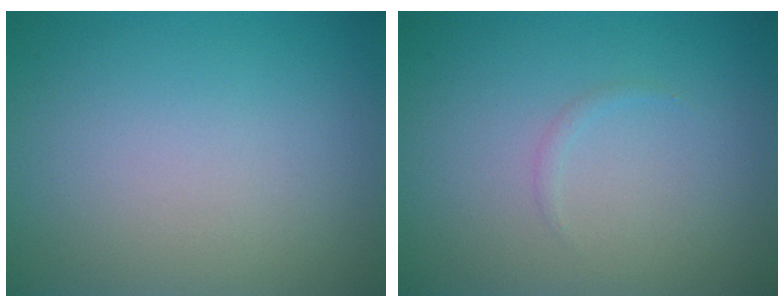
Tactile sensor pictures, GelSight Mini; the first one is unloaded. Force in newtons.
{"total": 0.5, "press": 0.5, "slide": 0.0}